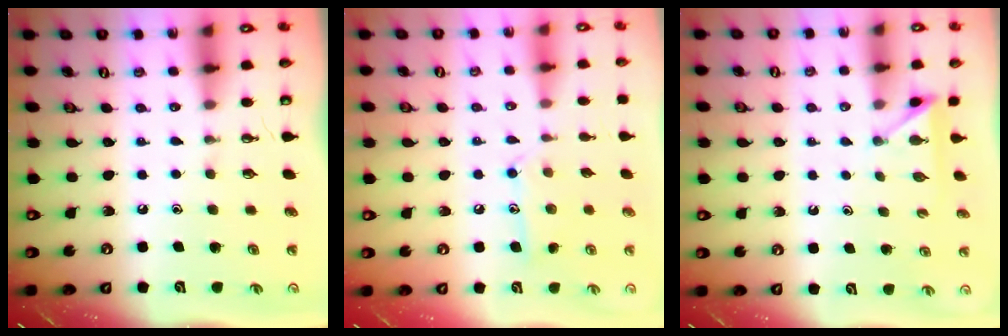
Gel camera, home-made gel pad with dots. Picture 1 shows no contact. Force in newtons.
{"total": 9.9, "press": 9.9, "slide": 0.7}
{"total": 3.0, "press": 3.0, "slide": 0.4}